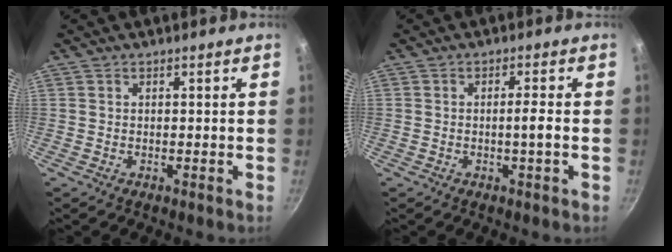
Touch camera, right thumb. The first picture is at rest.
{"total": 2.6, "force": [-0.6, -0.2, 2.5], "torque": [-0.044, 0.007, -0.010]}